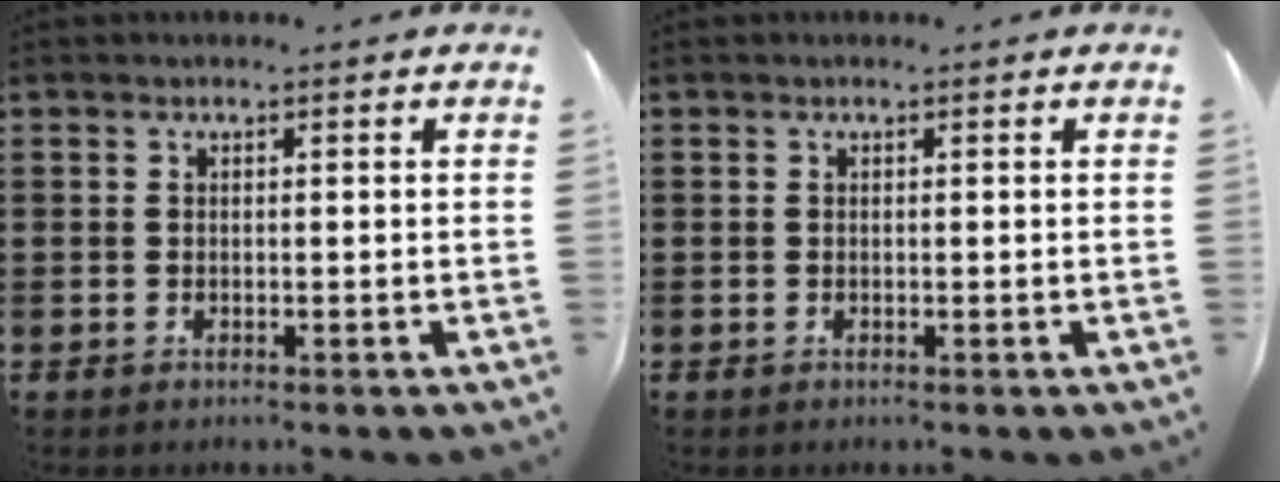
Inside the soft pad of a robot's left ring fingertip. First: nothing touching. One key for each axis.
{"total": 0.0}